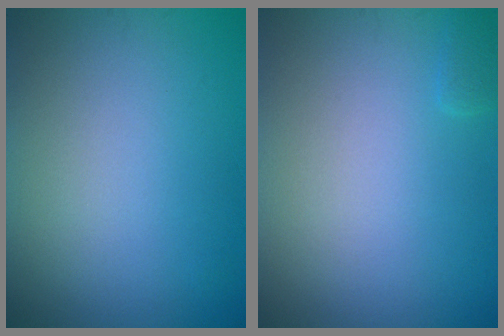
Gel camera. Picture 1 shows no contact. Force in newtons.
{"total": 0.7, "press": 0.7, "slide": 0.1}